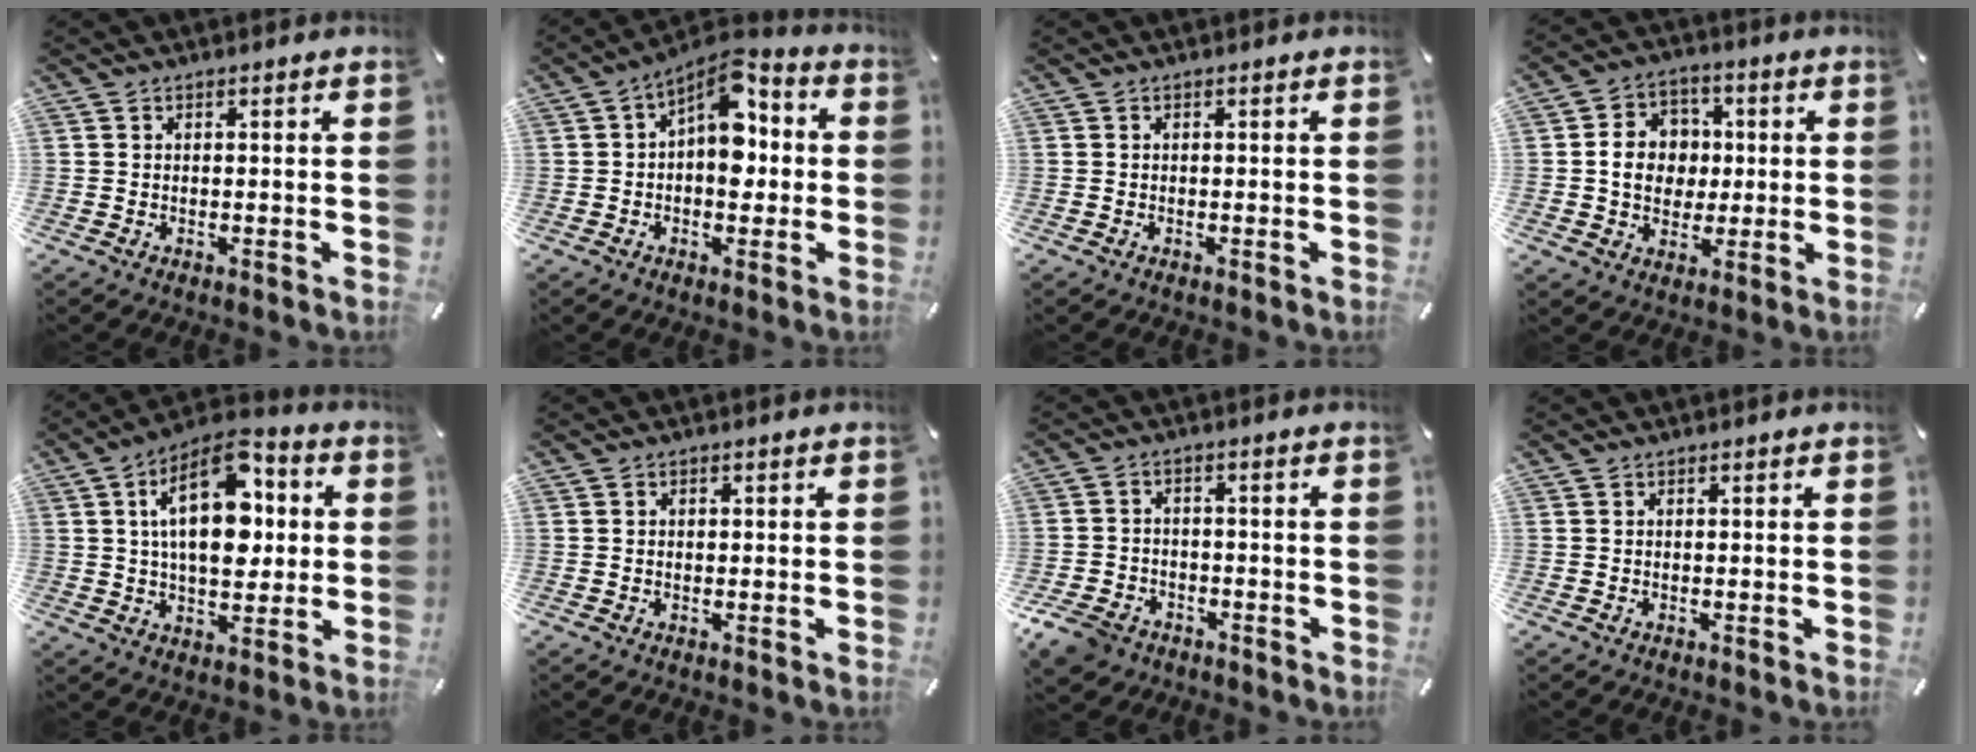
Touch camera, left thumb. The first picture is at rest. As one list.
[{"total": 10.1, "force": [1.9, 6.2, 7.7], "torque": [-0.105, -0.024, 0.027]}, {"total": 0.0}, {"total": 9.4, "force": [0.0, 8.2, 4.5], "torque": [-0.073, 0.015, 0.000]}, {"total": 18.4, "force": [4.2, 10.4, 14.6], "torque": [-0.250, -0.010, 0.068]}, {"total": 0.9, "force": [0.0, 0.8, 0.4], "torque": [-0.008, 0.005, -0.001]}, {"total": 6.3, "force": [-4.4, 4.2, 1.8], "torque": [-0.046, 0.023, -0.086]}, {"total": 0.0}]